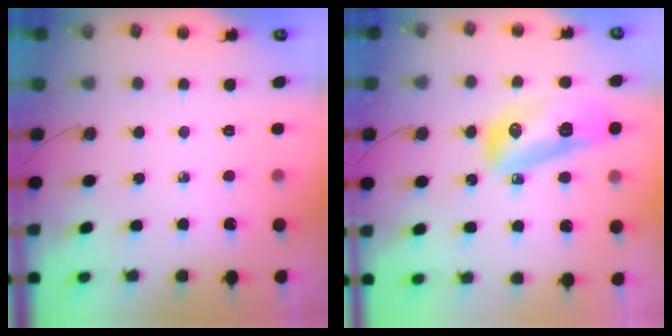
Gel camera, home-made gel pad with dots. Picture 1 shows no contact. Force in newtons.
{"total": 14.2, "press": 14.2, "slide": 1.5}